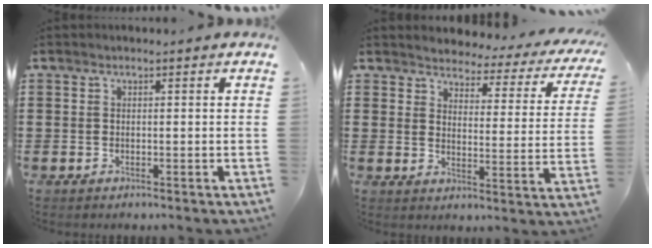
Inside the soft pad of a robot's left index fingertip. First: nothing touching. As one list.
[{"total": 2.9, "force": [2.8, 0.6, -0.1], "torque": [-0.022, -0.026, 0.042]}]